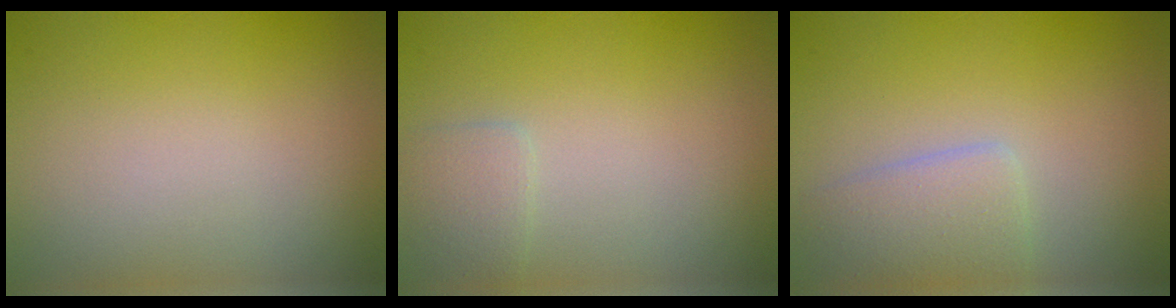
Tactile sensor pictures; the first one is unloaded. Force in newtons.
{"total": 1.5, "press": 1.5, "slide": 0.0}
{"total": 2.9, "press": 2.9, "slide": 0.1}